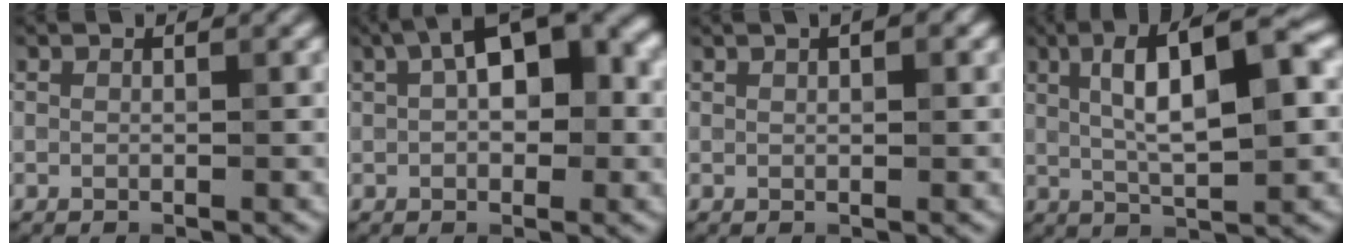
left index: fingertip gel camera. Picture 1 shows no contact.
{"total": 8.9, "force": [2.9, 4.4, 7.2], "torque": [-0.108, 0.023, 0.036]}
{"total": 2.3, "force": [1.2, 1.0, 1.7], "torque": [-0.007, 0.000, 0.009]}
{"total": 9.0, "force": [1.9, 2.3, 8.5], "torque": [-0.131, 0.011, 0.029]}